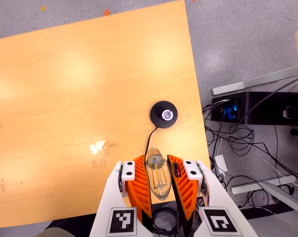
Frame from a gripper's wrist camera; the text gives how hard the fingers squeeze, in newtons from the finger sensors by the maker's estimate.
{"total": 20.9, "left": 22.3, "right": 19.4}